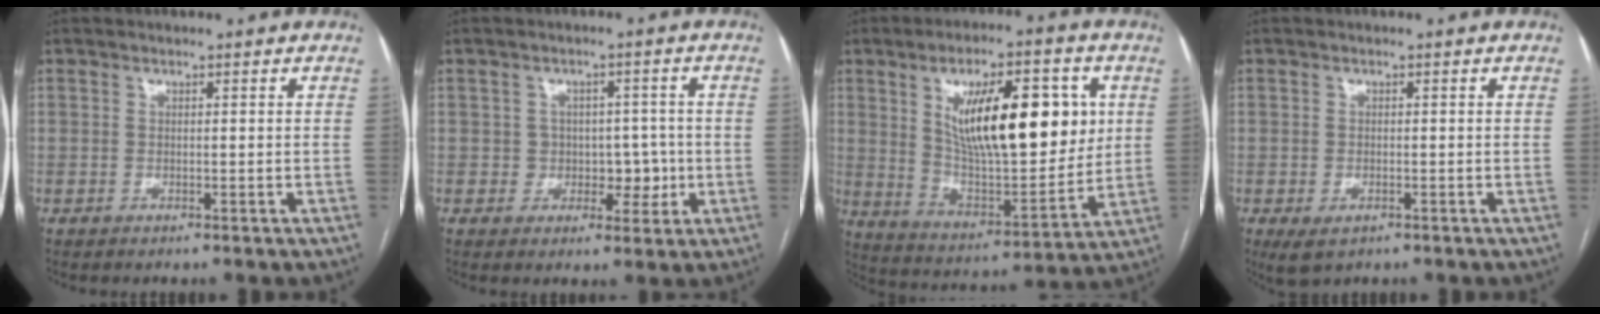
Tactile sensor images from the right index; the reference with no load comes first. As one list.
[{"total": 4.5, "force": [-0.4, 4.2, 1.6], "torque": [0.001, 0.018, -0.004]}, {"total": 20.1, "force": [5.6, 6.6, 18.2], "torque": [-0.298, 0.004, 0.098]}, {"total": 3.2, "force": [-1.4, 1.7, 2.2], "torque": [-0.044, -0.007, -0.013]}]